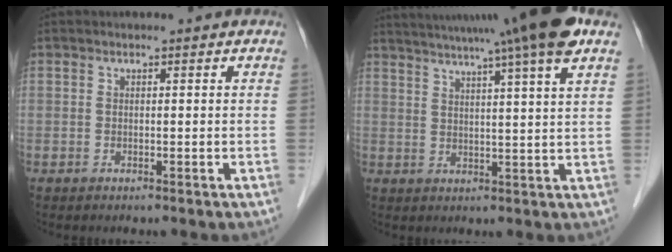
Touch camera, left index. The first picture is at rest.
{"total": 16.8, "force": [13.1, -1.4, 10.4], "torque": [-0.173, 0.015, 0.171]}